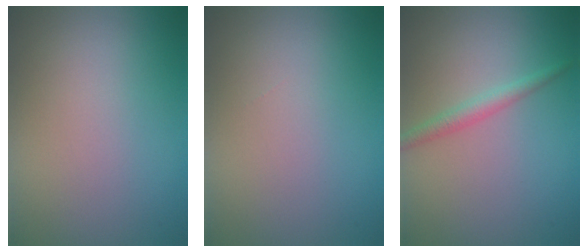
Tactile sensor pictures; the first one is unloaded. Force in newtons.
{"total": 0.0}
{"total": 1.7, "press": 1.7, "slide": 0.0}